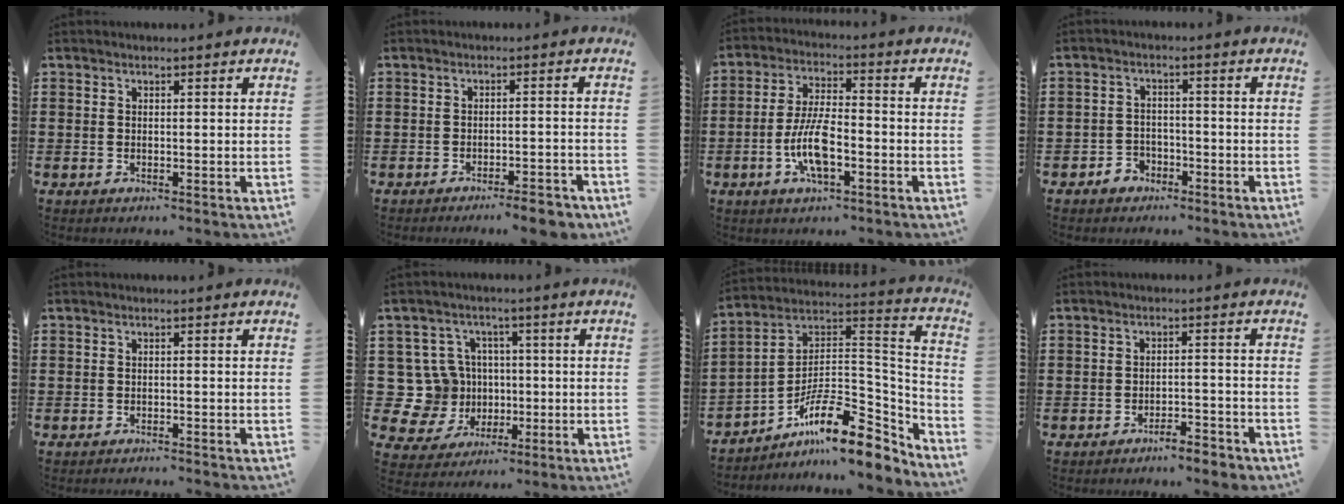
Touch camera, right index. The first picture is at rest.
{"total": 4.1, "force": [-3.6, 0.0, 2.0], "torque": [-0.032, -0.007, -0.066]}
{"total": 8.7, "force": [-2.9, 2.9, 7.6], "torque": [-0.173, -0.009, -0.061]}
{"total": 2.7, "force": [-2.1, 1.6, 0.3], "torque": [-0.014, 0.007, -0.045]}
{"total": 0.8, "force": [-0.8, -0.1, 0.0], "torque": [-0.004, 0.001, -0.016]}
{"total": 9.7, "force": [0.6, 9.3, 2.9], "torque": [-0.129, 0.002, 0.020]}
{"total": 14.3, "force": [-9.5, 4.6, 9.7], "torque": [-0.146, 0.014, -0.171]}
{"total": 3.3, "force": [-3.3, 0.2, 0.7], "torque": [-0.015, 0.000, -0.067]}